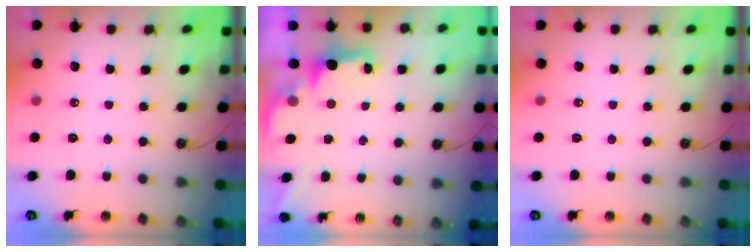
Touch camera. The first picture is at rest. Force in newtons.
{"total": 2.0, "press": 1.9, "slide": 0.8}
{"total": 0.0}